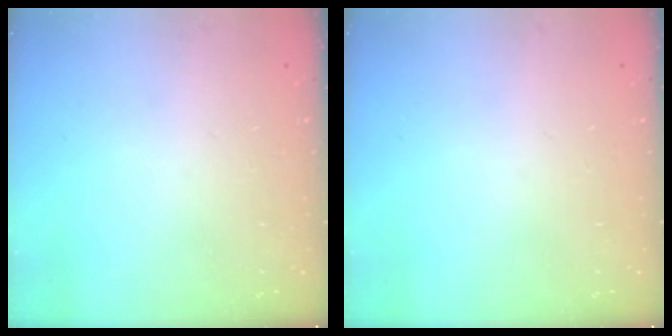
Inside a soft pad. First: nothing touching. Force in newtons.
{"total": 0.0}